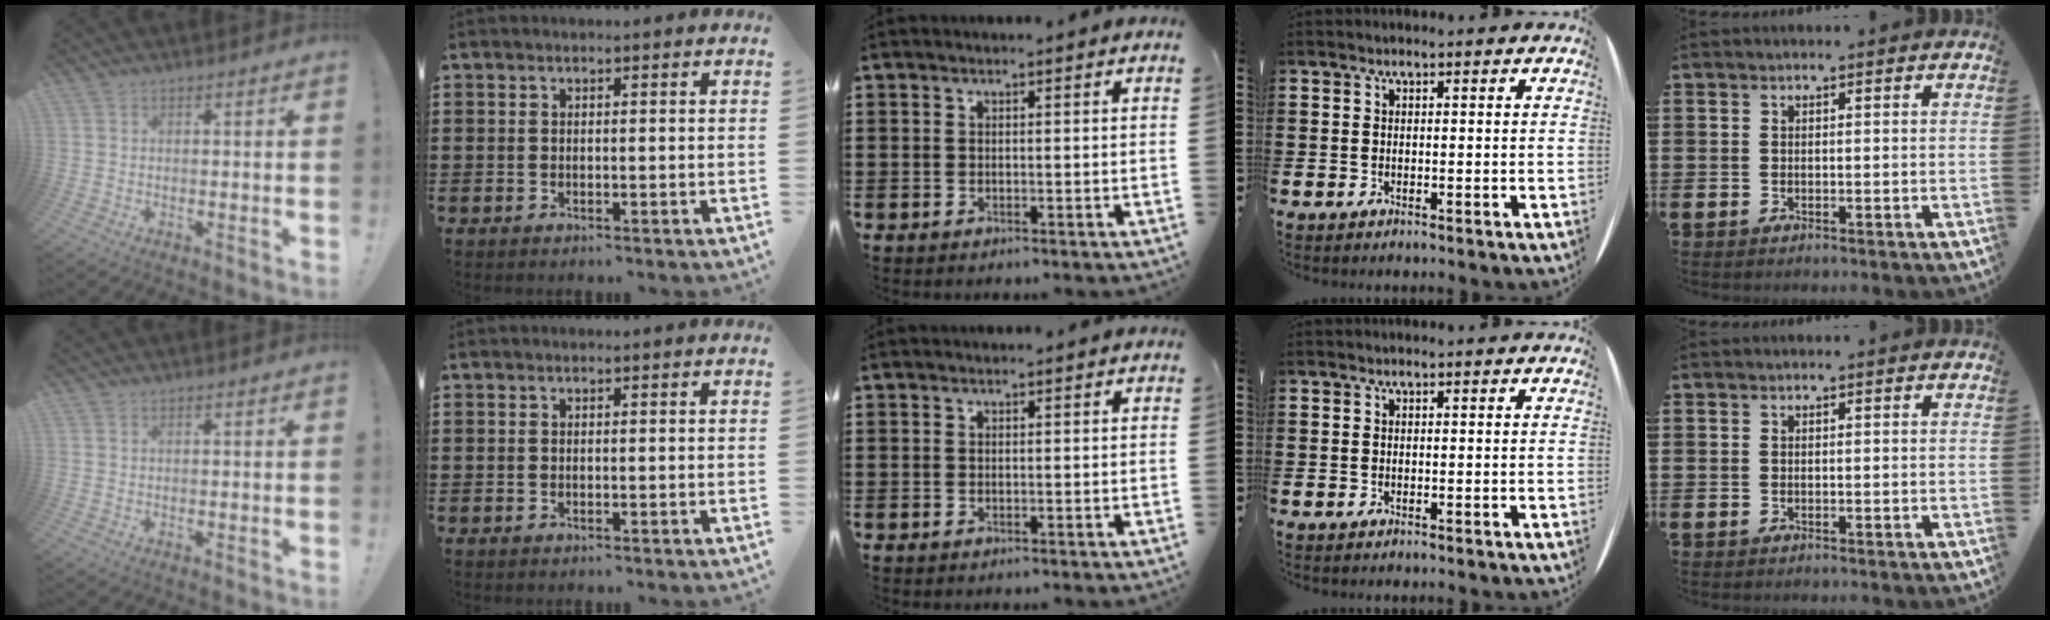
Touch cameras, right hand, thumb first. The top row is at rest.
{}